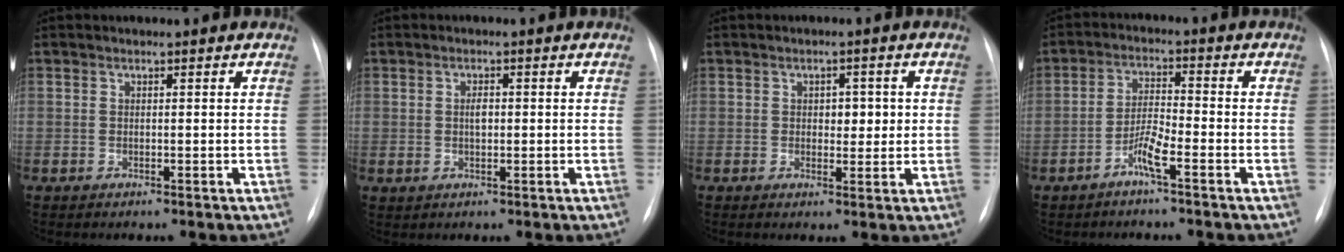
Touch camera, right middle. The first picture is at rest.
{"total": 1.6, "force": [0.2, 0.7, 1.4], "torque": [-0.026, 0.005, 0.003]}
{"total": 3.2, "force": [0.5, 2.1, 2.5], "torque": [-0.026, 0.005, 0.007]}
{"total": 4.0, "force": [-2.5, 0.0, 3.1], "torque": [-0.068, 0.007, -0.053]}